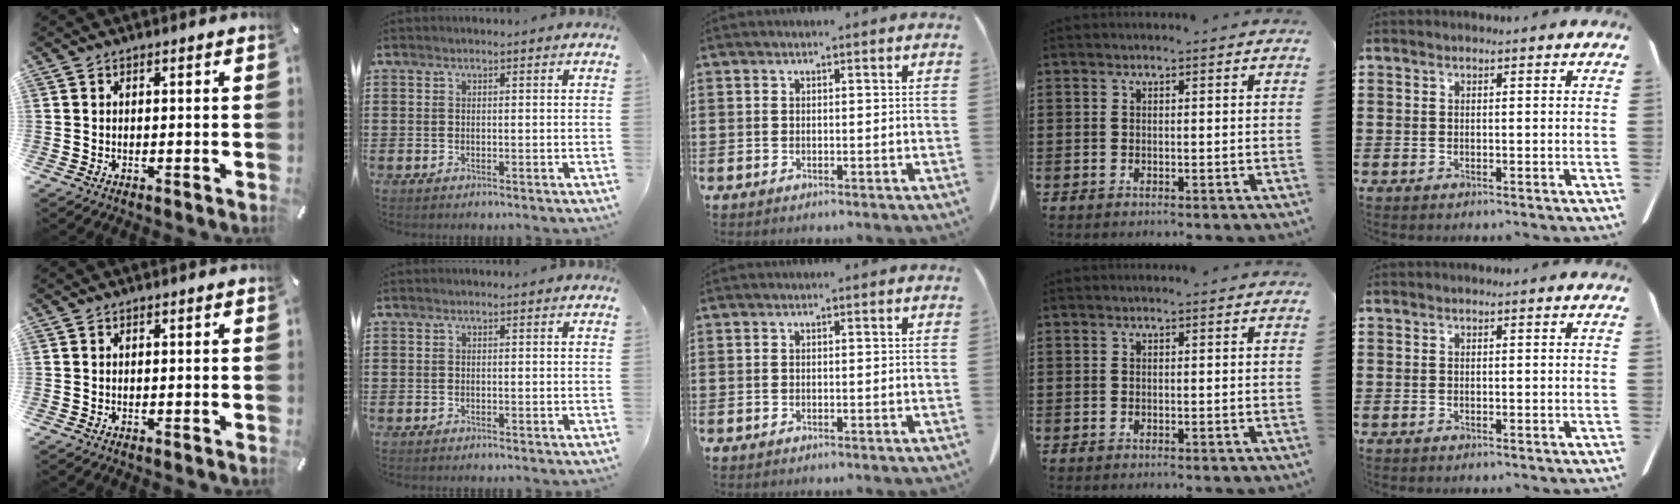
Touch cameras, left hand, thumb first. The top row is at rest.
{}